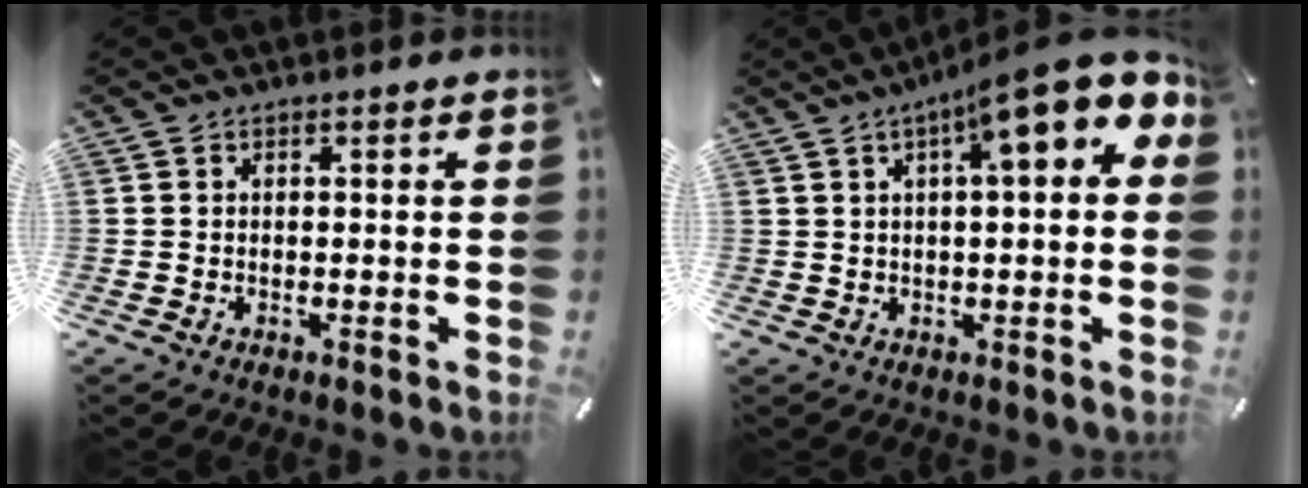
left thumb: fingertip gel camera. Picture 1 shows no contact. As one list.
[{"total": 13.5, "force": [6.8, 2.7, 11.3], "torque": [-0.175, -0.041, 0.106]}]